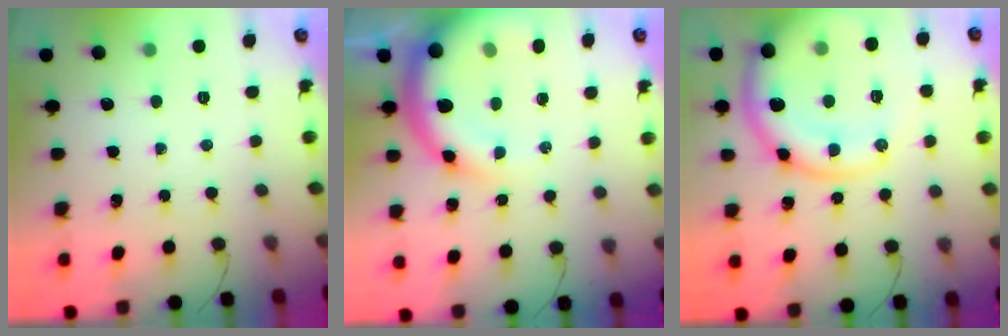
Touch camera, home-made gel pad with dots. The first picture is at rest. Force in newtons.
{"total": 15.9, "press": 15.6, "slide": 3.1}
{"total": 15.8, "press": 15.6, "slide": 2.6}